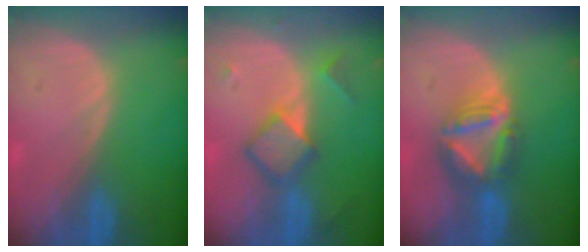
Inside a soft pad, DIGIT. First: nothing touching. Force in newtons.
{"total": 5.8, "press": 5.8, "slide": 0.1}
{"total": 7.8, "press": 6.7, "slide": 4.1}